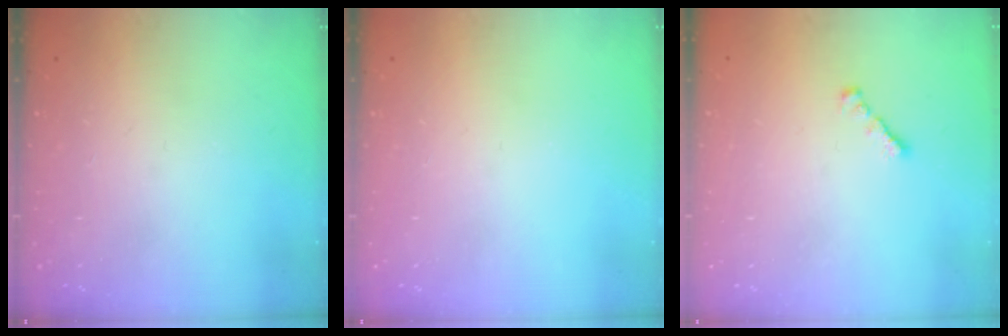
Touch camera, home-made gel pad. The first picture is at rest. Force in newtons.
{"total": 0.0}
{"total": 1.8, "press": 1.7, "slide": 0.6}